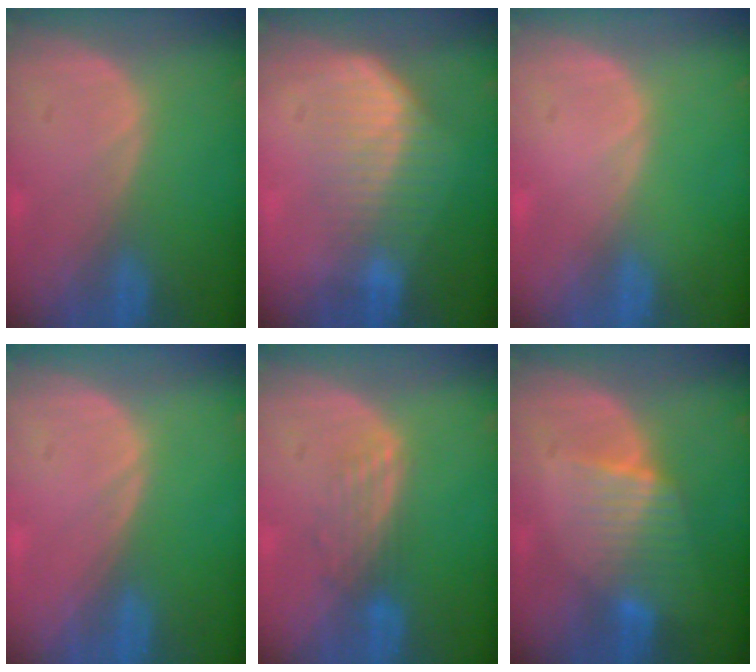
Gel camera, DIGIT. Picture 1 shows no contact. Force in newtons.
{"total": 7.4, "press": 6.4, "slide": 3.8}
{"total": 0.0}
{"total": 0.0}
{"total": 3.7, "press": 3.0, "slide": 2.2}
{"total": 6.5, "press": 5.7, "slide": 3.2}